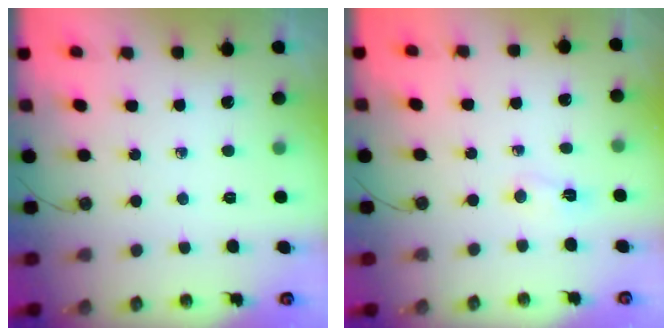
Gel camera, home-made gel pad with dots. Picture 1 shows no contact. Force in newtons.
{"total": 2.5, "press": 2.4, "slide": 0.6}